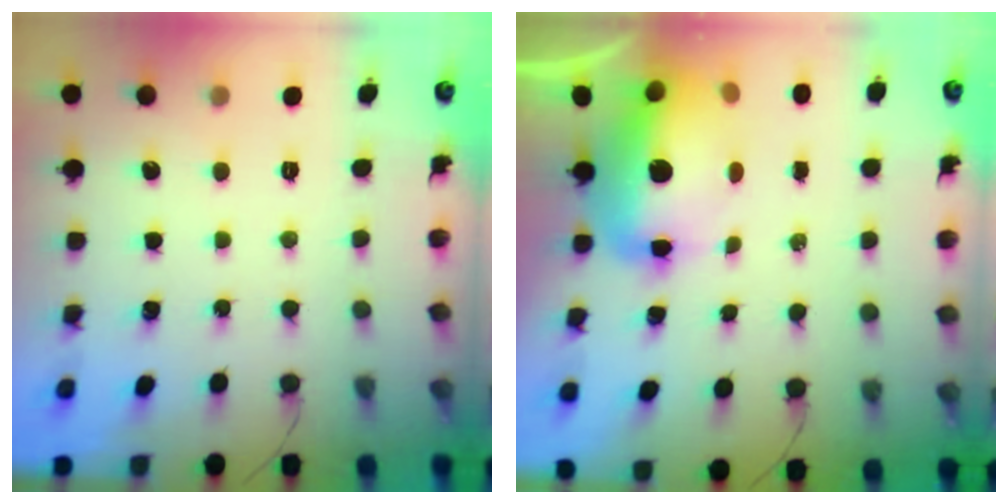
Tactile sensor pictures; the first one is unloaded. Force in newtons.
{"total": 15.6, "press": 15.2, "slide": 3.5}